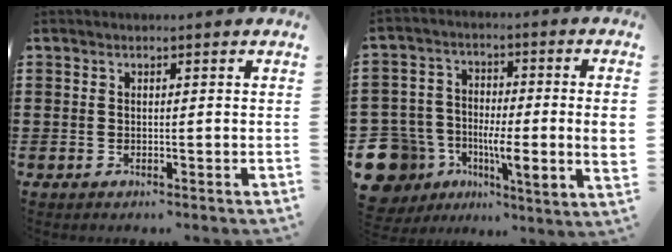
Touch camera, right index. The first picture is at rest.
{"total": 9.5, "force": [-3.2, 6.6, 6.1], "torque": [-0.173, -0.008, -0.059]}